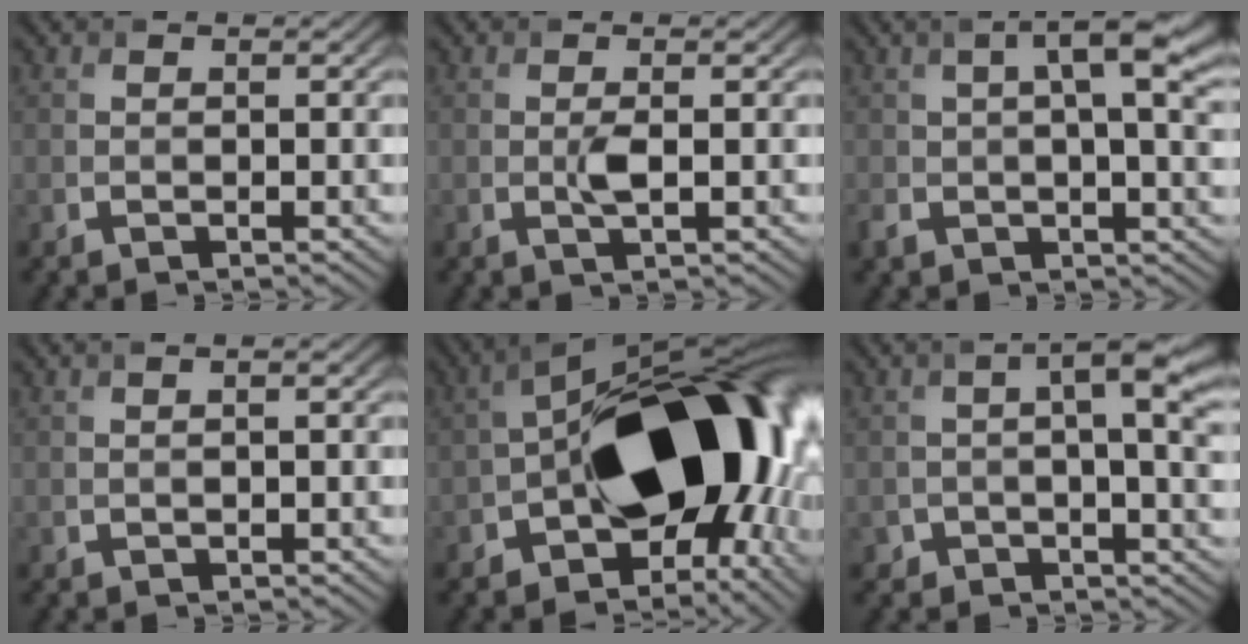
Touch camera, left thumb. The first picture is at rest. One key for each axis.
{"total": 1.6, "fx": 0.2, "fy": 0.3, "fz": 1.5, "tx": -0.036, "ty": 0.000, "tz": 0.006}
{"total": 7.3, "fx": 1.9, "fy": 3.3, "fz": 6.3, "tx": -0.118, "ty": -0.006, "tz": 0.034}
{"total": 1.0, "fx": 0.6, "fy": 0.2, "fz": 0.8, "tx": -0.015, "ty": 0.001, "tz": 0.008}
{"total": 18.7, "fx": -2.8, "fy": 11.0, "fz": 14.9, "tx": -0.201, "ty": -0.015, "tz": -0.041}
{"total": 5.9, "fx": 1.1, "fy": 2.5, "fz": 5.2, "tx": -0.079, "ty": -0.002, "tz": 0.019}